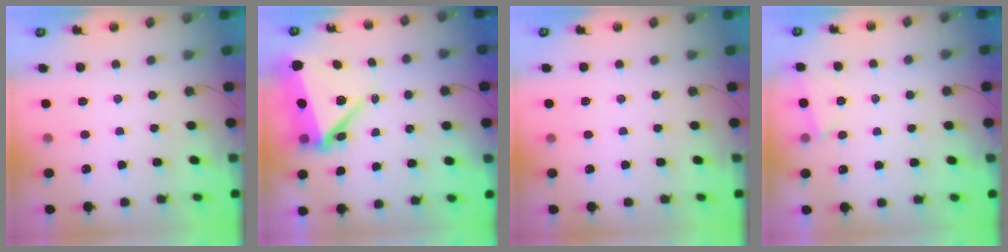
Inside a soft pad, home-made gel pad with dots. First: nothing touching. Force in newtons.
{"total": 10.3, "press": 10.2, "slide": 1.2}
{"total": 2.7, "press": 1.5, "slide": 2.3}
{"total": 1.9, "press": 1.8, "slide": 0.6}